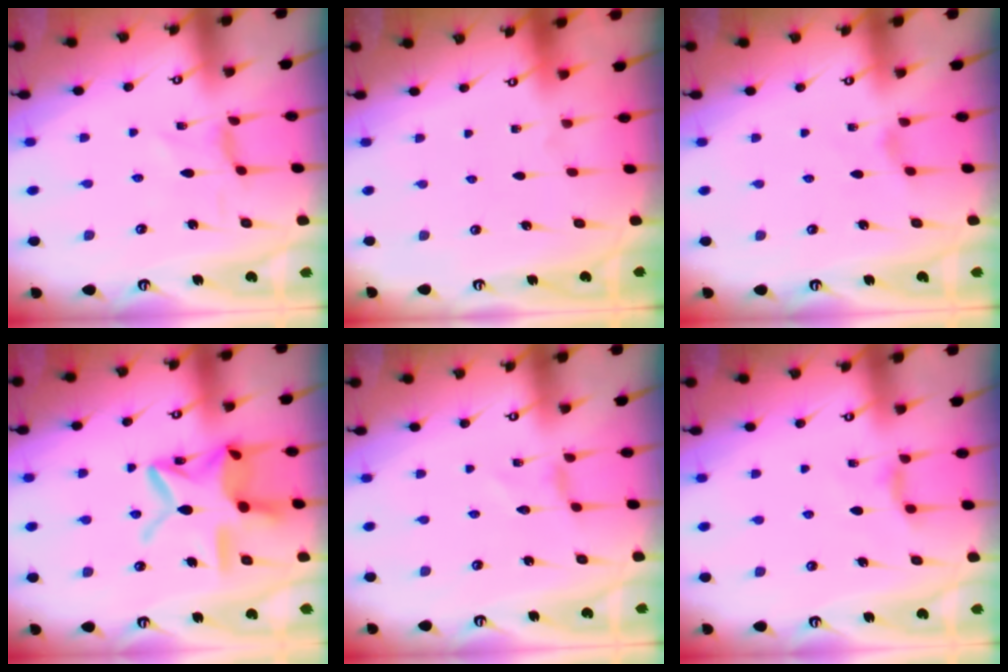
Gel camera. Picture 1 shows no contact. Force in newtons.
{"total": 0.0}
{"total": 1.4, "press": 1.3, "slide": 0.4}
{"total": 16.5, "press": 16.4, "slide": 1.4}
{"total": 0.0}
{"total": 5.1, "press": 5.1, "slide": 0.6}